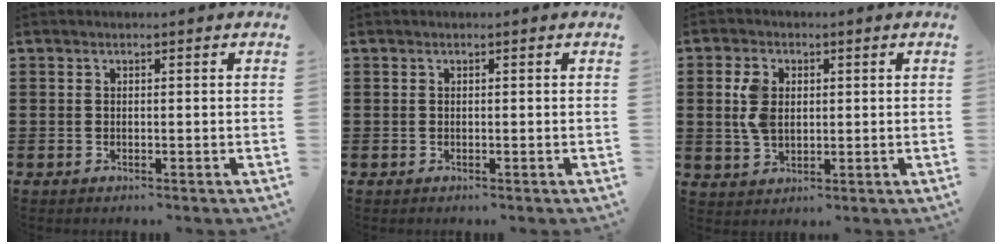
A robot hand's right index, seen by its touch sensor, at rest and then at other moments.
{"total": 0.0}
{"total": 5.1, "force": [0.8, 3.4, 3.8], "torque": [-0.097, 0.007, 0.009]}